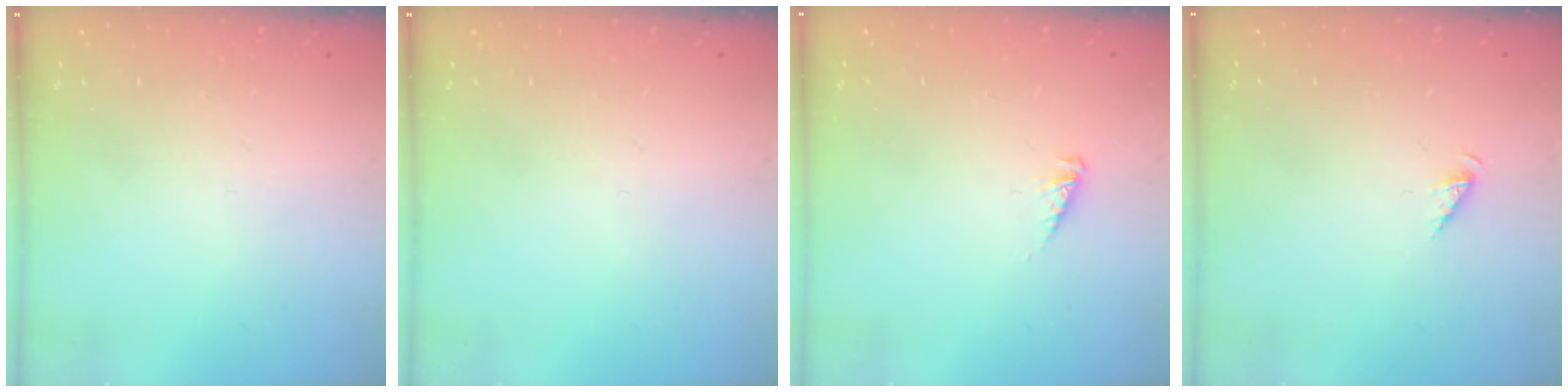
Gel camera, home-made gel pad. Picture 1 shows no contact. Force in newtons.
{"total": 0.0}
{"total": 2.5, "press": 2.5, "slide": 0.2}
{"total": 2.1, "press": 2.1, "slide": 0.4}